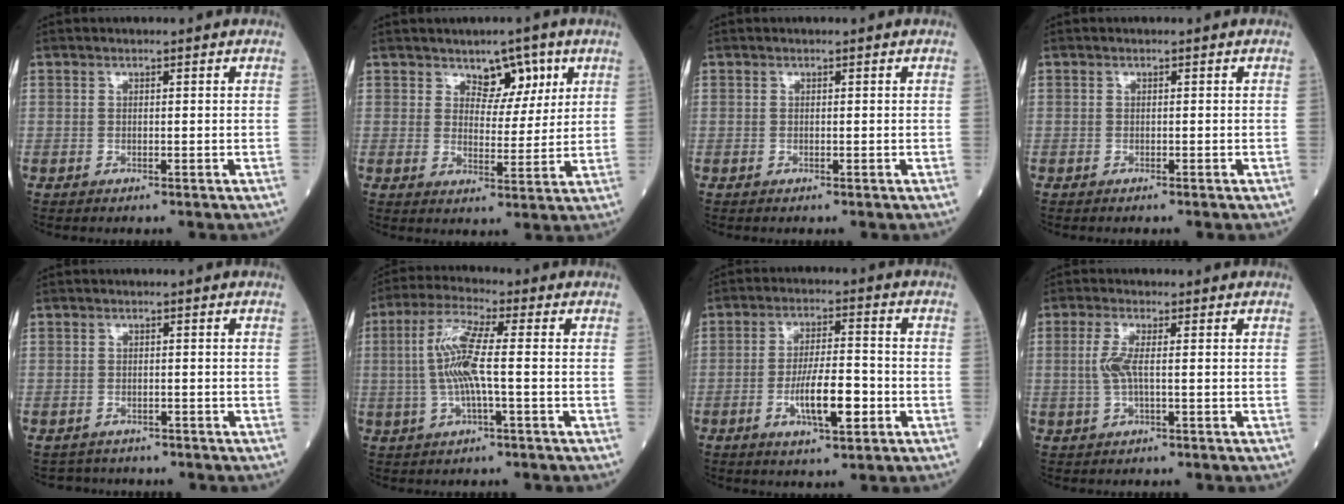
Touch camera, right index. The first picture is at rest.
{"total": 5.5, "force": [3.2, 3.2, 3.2], "torque": [-0.036, 0.003, 0.050]}
{"total": 0.0}
{"total": 0.7, "force": [-0.6, -0.1, 0.3], "torque": [-0.002, 0.001, -0.009]}
{"total": 2.8, "force": [-2.3, 1.5, -0.5], "torque": [0.002, 0.003, -0.038]}
{"total": 8.3, "force": [-0.2, 0.6, 8.3], "torque": [-0.174, 0.010, -0.010]}
{"total": 8.3, "force": [-2.8, 1.6, 7.7], "torque": [-0.139, 0.001, -0.047]}
{"total": 3.3, "force": [0.0, 0.5, 3.3], "torque": [-0.081, 0.000, -0.002]}